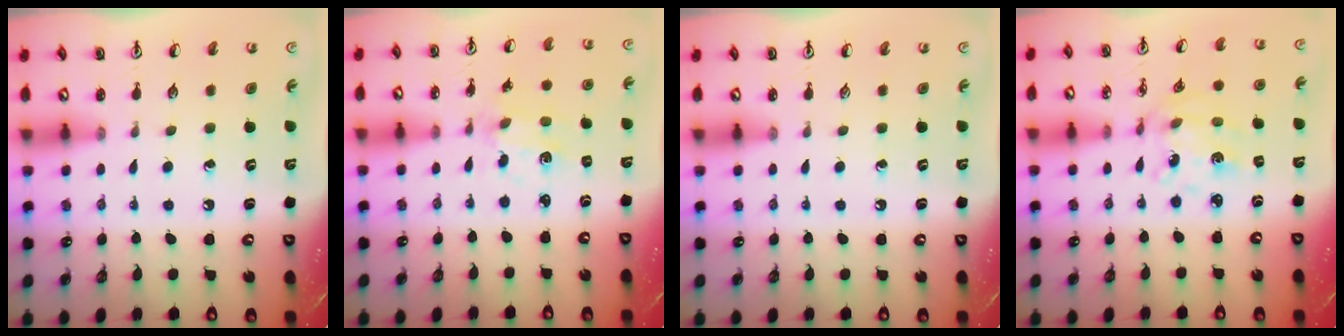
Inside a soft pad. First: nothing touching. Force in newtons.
{"total": 1.9, "press": 1.9, "slide": 0.5}
{"total": 0.0}
{"total": 5.1, "press": 4.7, "slide": 1.9}